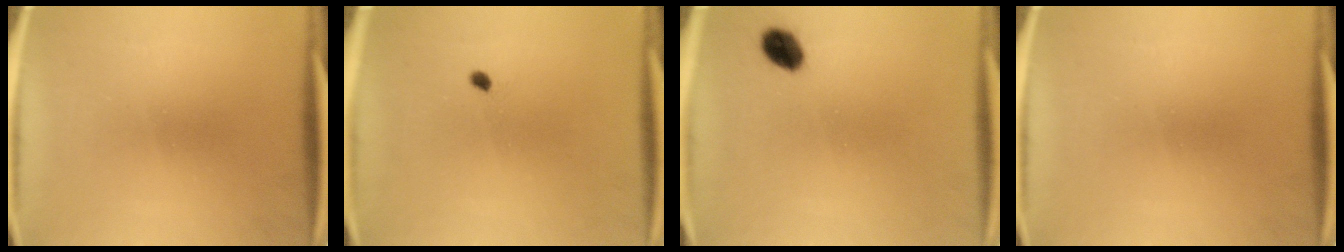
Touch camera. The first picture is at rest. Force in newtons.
{"total": 0.8}
{"total": 4.5}
{"total": 0.0}